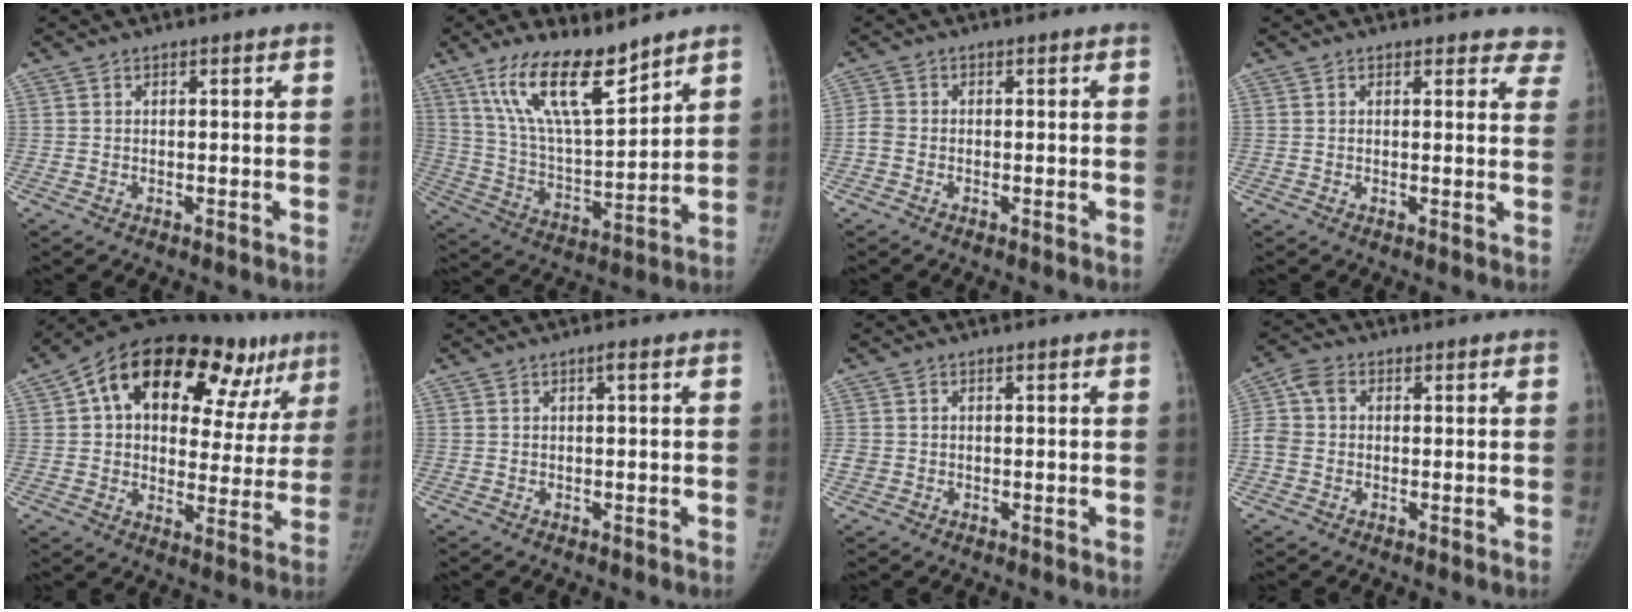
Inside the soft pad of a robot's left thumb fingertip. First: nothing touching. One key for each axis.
{"total": 15.7, "fx": 11.0, "fy": 4.5, "fz": 10.3, "tx": -0.166, "ty": -0.063, "tz": 0.217}
{"total": 1.9, "fx": -0.7, "fy": 1.4, "fz": 1.0, "tx": -0.019, "ty": 0.002, "tz": -0.023}
{"total": 5.3, "fx": 4.7, "fy": 2.4, "fz": -0.1, "tx": 0.055, "ty": -0.018, "tz": 0.024}
{"total": 27.5, "fx": 13.0, "fy": 14.5, "fz": 19.5, "tx": -0.243, "ty": 0.032, "tz": 0.193}
{"total": 0.6, "fx": 0.1, "fy": 0.1, "fz": 0.6, "tx": -0.012, "ty": 0.001, "tz": -0.001}
{"total": 1.8, "fx": -0.3, "fy": 1.6, "fz": 0.6, "tx": -0.004, "ty": 0.004, "tz": -0.006}
{"total": 5.3, "fx": 0.1, "fy": 4.3, "fz": 3.2, "tx": -0.067, "ty": 0.015, "tz": -0.005}